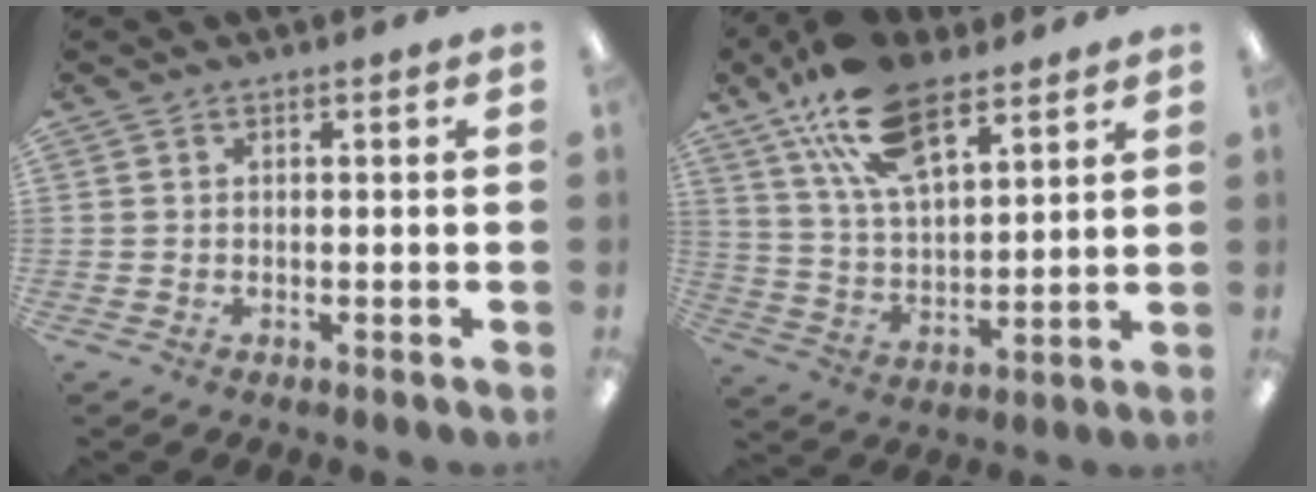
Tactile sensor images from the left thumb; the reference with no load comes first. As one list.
[{"total": 18.7, "force": [11.3, 9.1, 11.8], "torque": [-0.219, -0.034, 0.204]}]